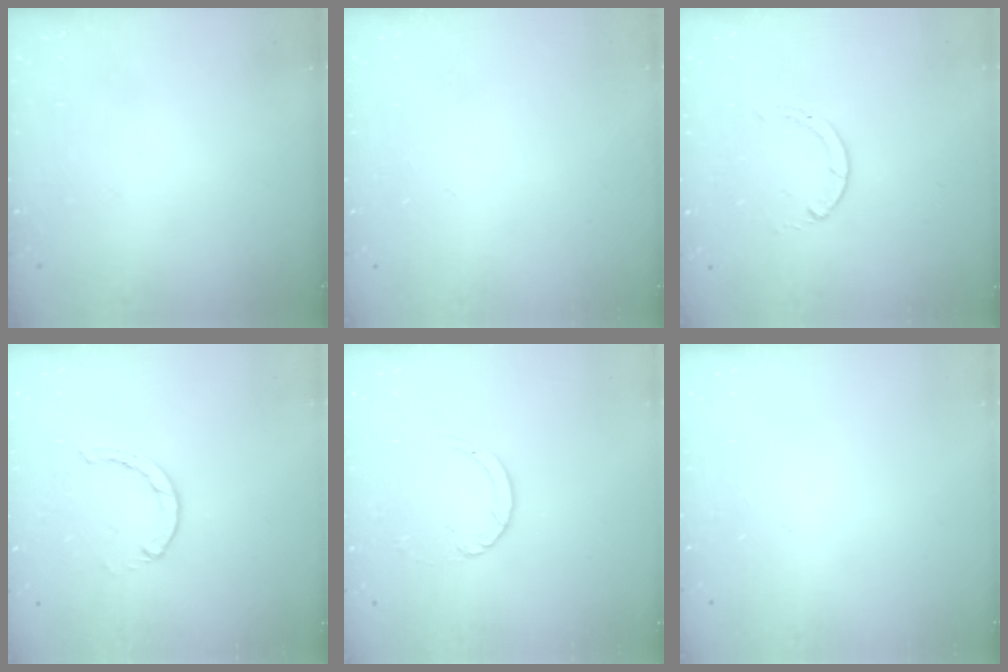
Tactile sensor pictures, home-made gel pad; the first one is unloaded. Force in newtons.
{"total": 0.0}
{"total": 0.6, "press": 0.5, "slide": 0.1}
{"total": 1.3, "press": 1.3, "slide": 0.3}
{"total": 2.4, "press": 2.4, "slide": 0.2}
{"total": 0.0}